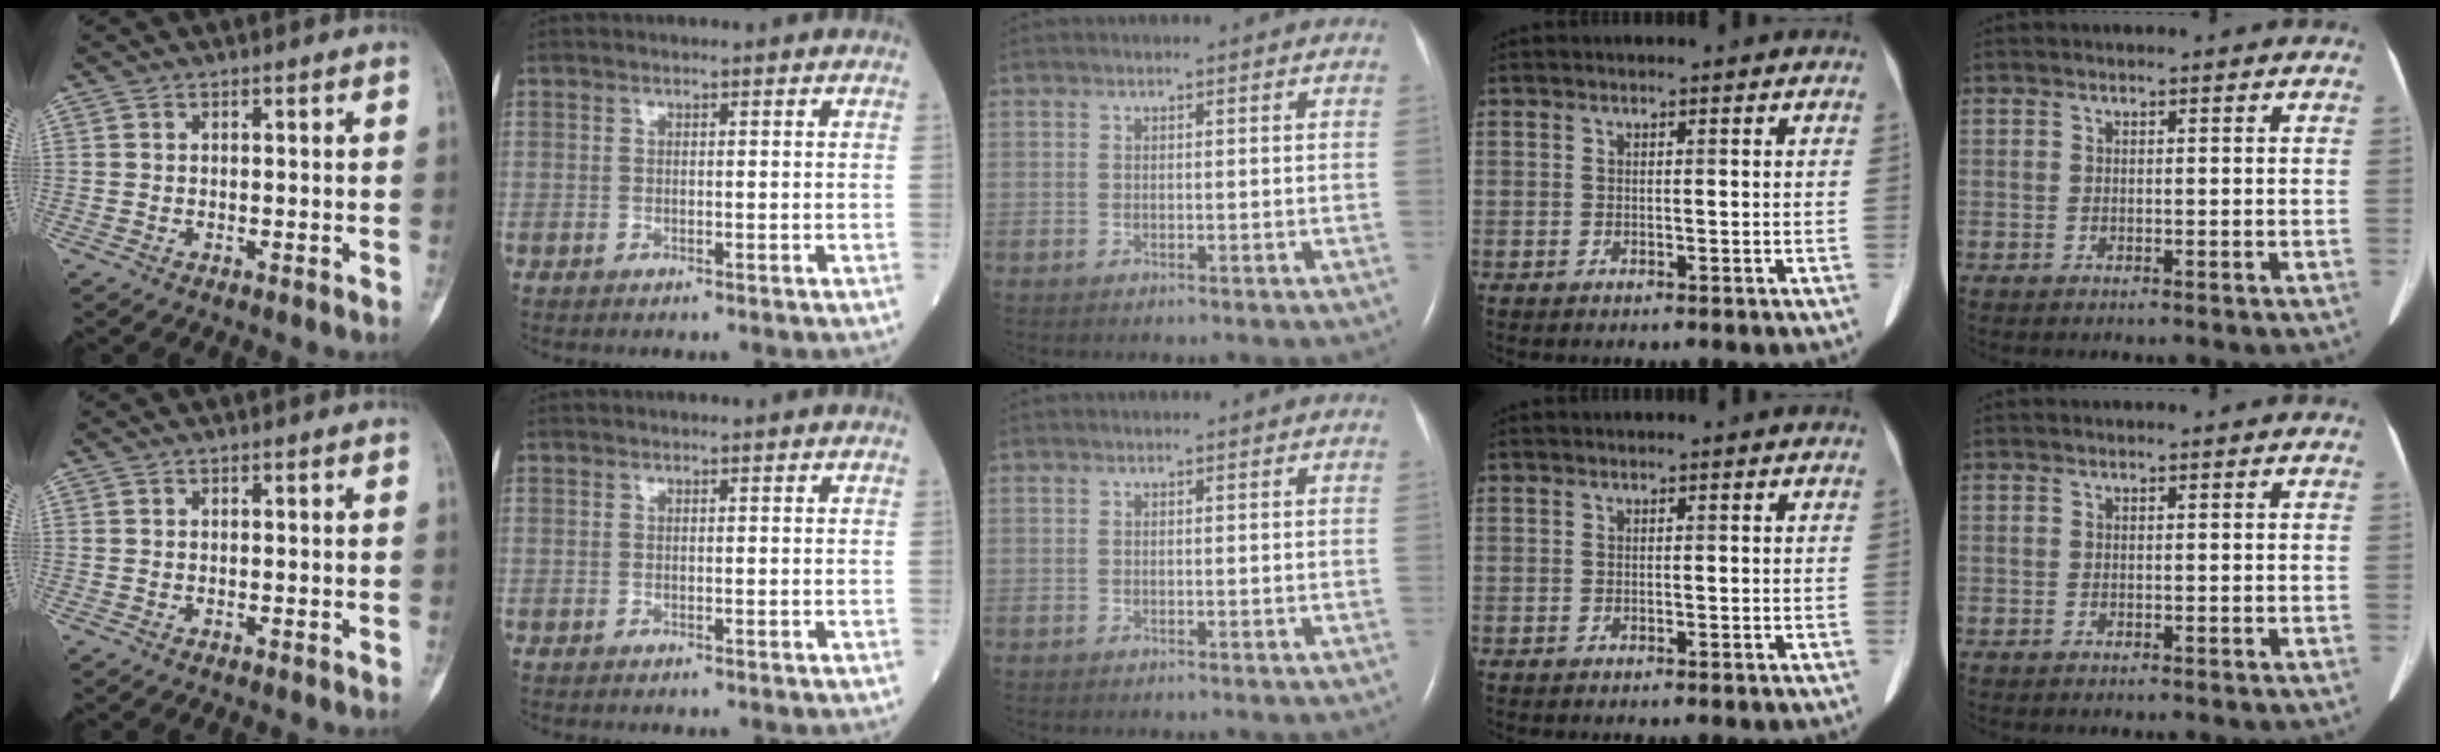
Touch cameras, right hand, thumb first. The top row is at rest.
{}